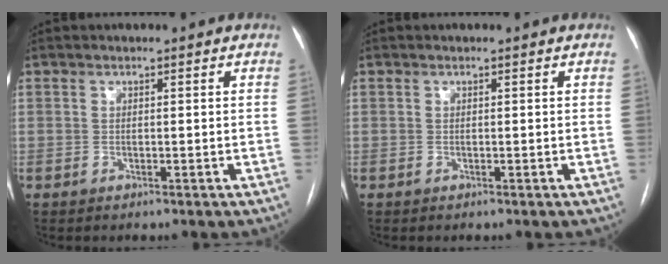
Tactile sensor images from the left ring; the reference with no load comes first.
{"total": 0.0}